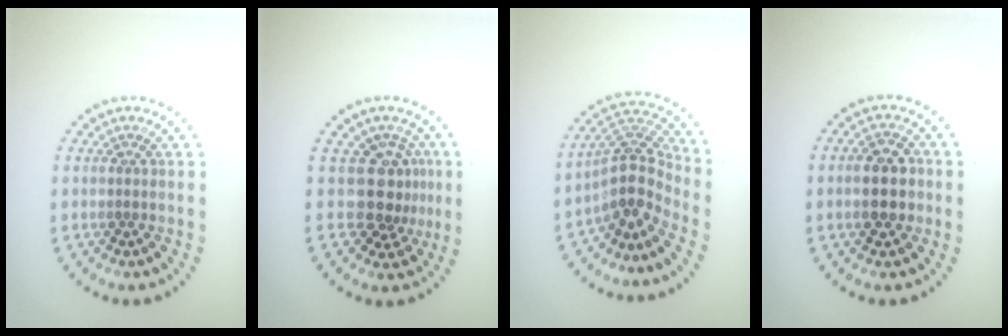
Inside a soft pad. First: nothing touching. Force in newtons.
{"total": 3.6, "press": 2.7, "slide": 2.4}
{"total": 4.3, "press": 3.2, "slide": 2.9}
{"total": 3.4, "press": 3.4, "slide": 0.1}